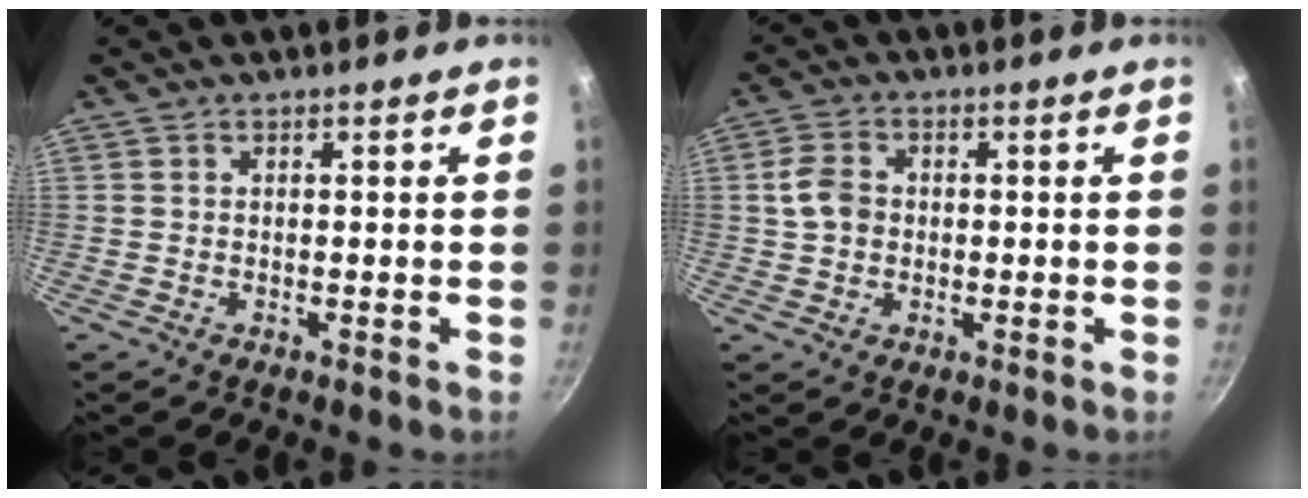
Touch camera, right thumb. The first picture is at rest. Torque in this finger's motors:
{"motor_torque": [-0.18, 0.26, 0.39, 0.41, 0.07]}